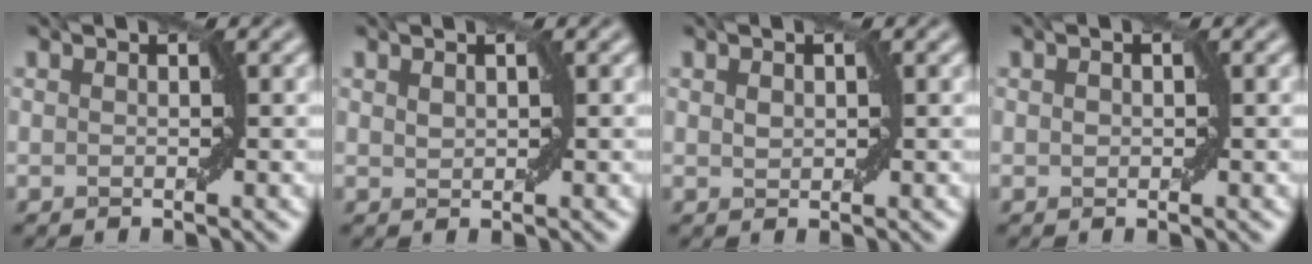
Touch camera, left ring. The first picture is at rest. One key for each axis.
{"total": 0.9, "fx": 0.5, "fy": 0.5, "fz": 0.6, "tx": -0.011, "ty": 0.002, "tz": 0.012}
{"total": 1.1, "fx": 0.3, "fy": 0.7, "fz": 0.7, "tx": -0.012, "ty": 0.002, "tz": 0.009}
{"total": 0.6, "fx": 0.0, "fy": 0.5, "fz": 0.4, "tx": -0.006, "ty": 0.002, "tz": 0.002}